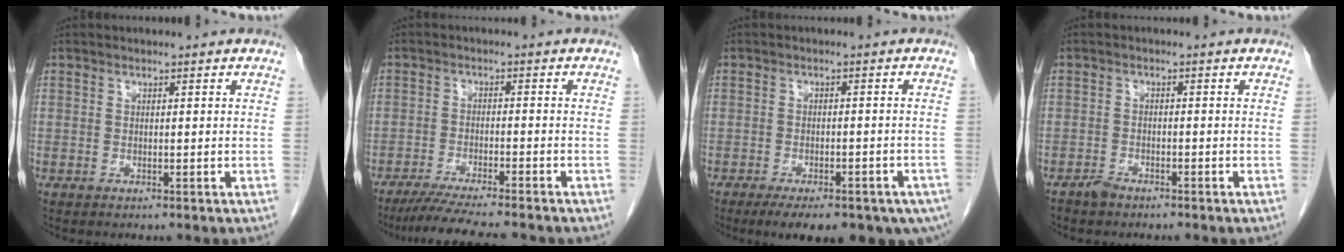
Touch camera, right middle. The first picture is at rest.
{"total": 9.9, "force": [-8.6, -0.1, 4.9], "torque": [-0.072, -0.026, -0.136]}
{"total": 16.8, "force": [-11.3, 6.4, 10.6], "torque": [-0.129, -0.017, -0.138]}
{"total": 1.6, "force": [-1.5, 0.5, 0.4], "torque": [-0.012, 0.000, -0.025]}